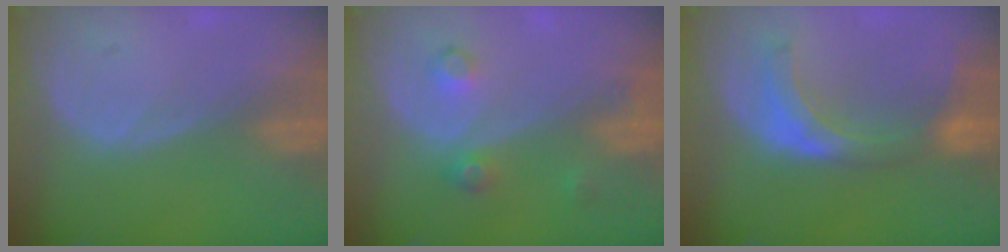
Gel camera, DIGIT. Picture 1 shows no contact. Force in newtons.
{"total": 3.5, "press": 3.2, "slide": 1.4}
{"total": 7.6, "press": 6.8, "slide": 3.3}